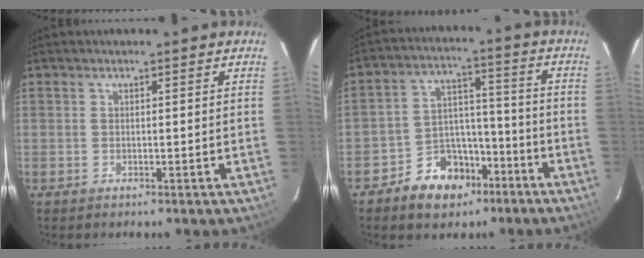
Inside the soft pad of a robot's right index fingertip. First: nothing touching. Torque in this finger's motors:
{"motor_torque": [0.08, -0.30, 0.07, -0.08]}